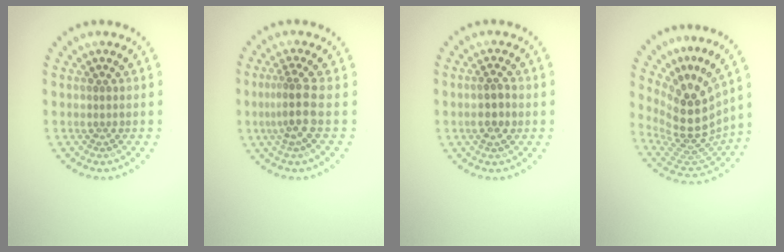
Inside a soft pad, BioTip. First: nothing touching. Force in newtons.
{"total": 2.9, "press": 1.9, "slide": 2.1}
{"total": 2.3, "press": 2.2, "slide": 0.5}
{"total": 5.4, "press": 4.0, "slide": 3.7}